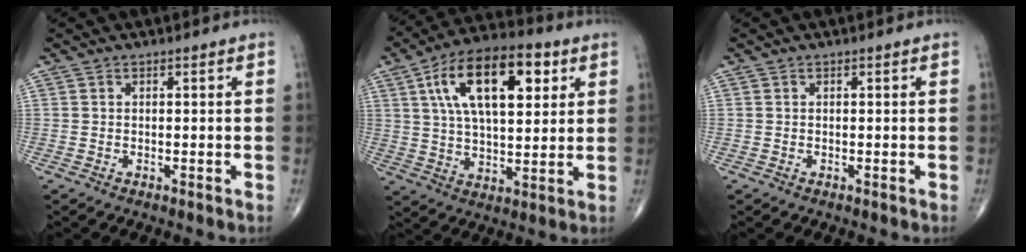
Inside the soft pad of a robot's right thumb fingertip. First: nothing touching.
{"total": 19.4, "force": [6.8, 9.1, 15.7], "torque": [-0.243, -0.001, 0.110]}
{"total": 0.0}